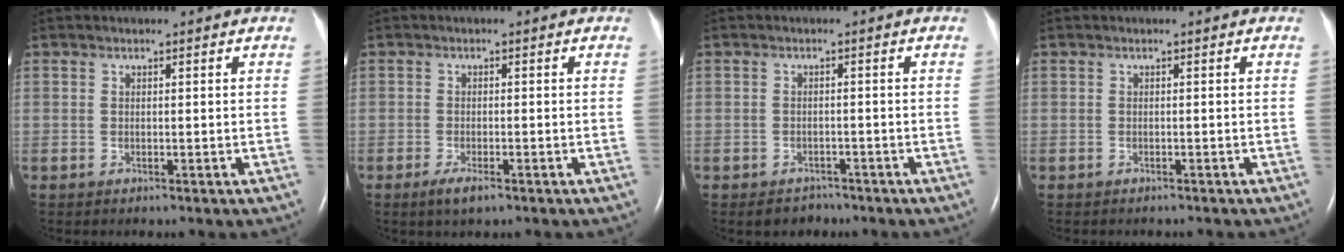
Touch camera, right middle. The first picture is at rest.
{"total": 2.7, "force": [-1.7, 0.7, 2.0], "torque": [-0.046, -0.005, -0.031]}
{"total": 2.6, "force": [-2.1, 1.6, 0.2], "torque": [-0.008, 0.004, -0.026]}
{"total": 1.3, "force": [-1.1, 0.4, 0.4], "torque": [-0.013, -0.002, -0.012]}